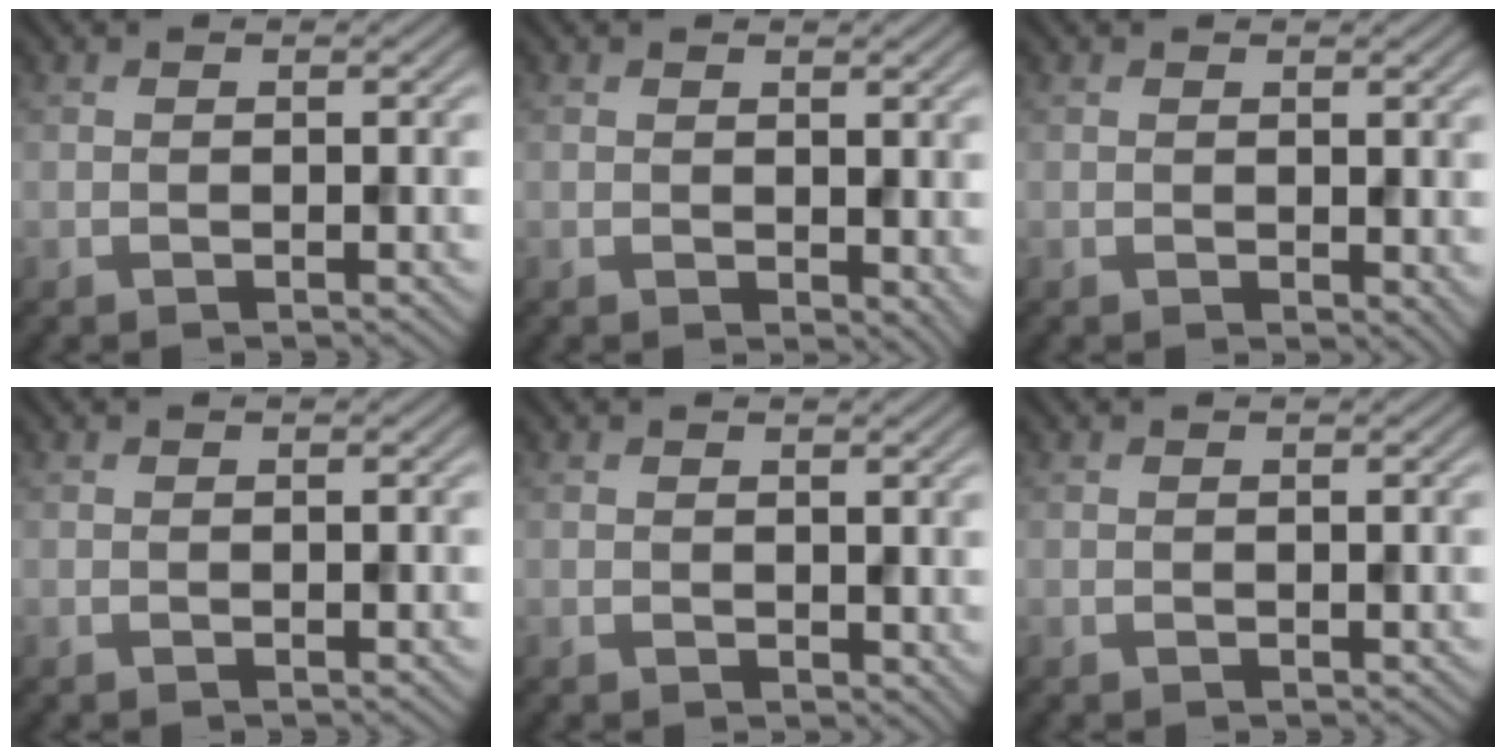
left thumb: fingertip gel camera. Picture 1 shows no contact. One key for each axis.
{"total": 2.1, "fx": 0.4, "fy": 1.4, "fz": 1.5, "tx": -0.023, "ty": -0.007, "tz": 0.010}
{"total": 1.5, "fx": 0.3, "fy": 1.0, "fz": 1.1, "tx": -0.015, "ty": -0.005, "tz": 0.008}
{"total": 0.0}
{"total": 1.2, "fx": 0.6, "fy": 0.9, "fz": 0.6, "tx": -0.010, "ty": -0.006, "tz": 0.014}
{"total": 0.0}